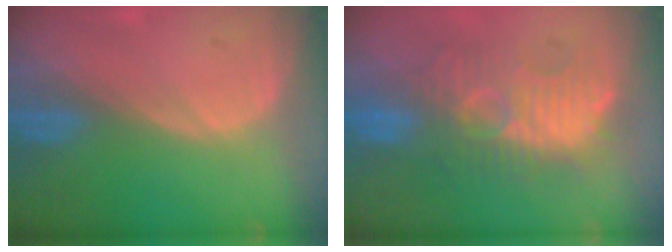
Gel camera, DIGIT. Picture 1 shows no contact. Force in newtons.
{"total": 9.9, "press": 9.9, "slide": 0.3}